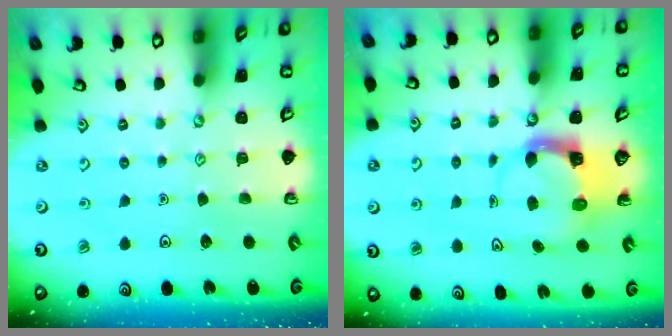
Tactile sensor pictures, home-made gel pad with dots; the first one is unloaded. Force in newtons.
{"total": 3.7, "press": 3.7, "slide": 0.5}